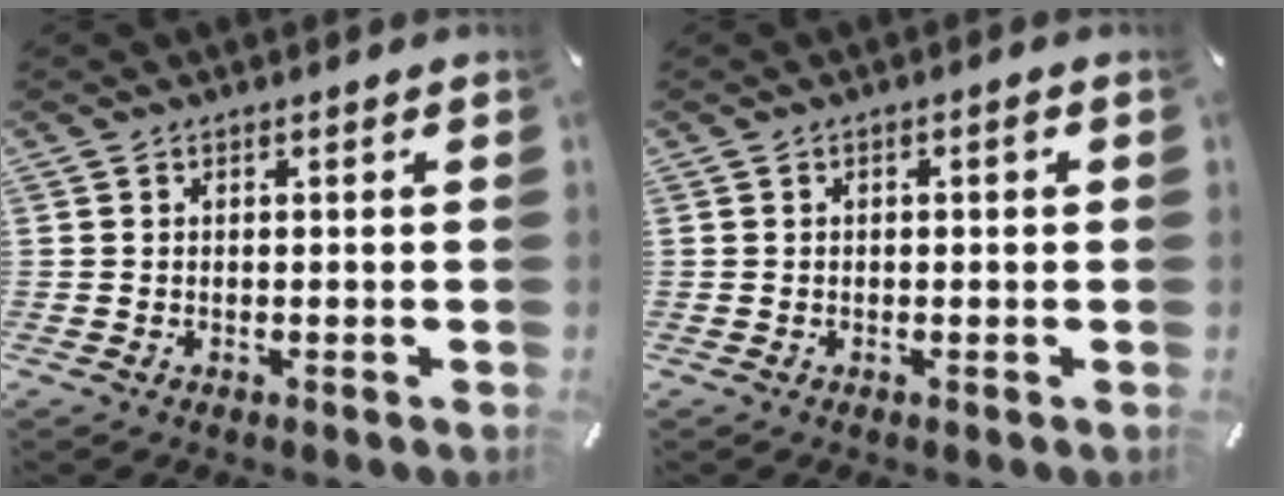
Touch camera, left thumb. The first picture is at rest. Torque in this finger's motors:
{"motor_torque": [-0.09, -0.44, 0.01, 0.17, 0.02]}